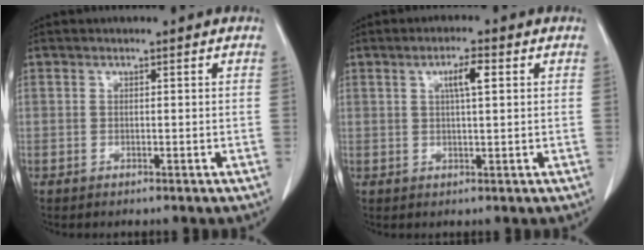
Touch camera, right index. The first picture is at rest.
{"total": 3.7, "force": [1.3, 0.5, 3.5], "torque": [-0.062, 0.003, 0.022]}